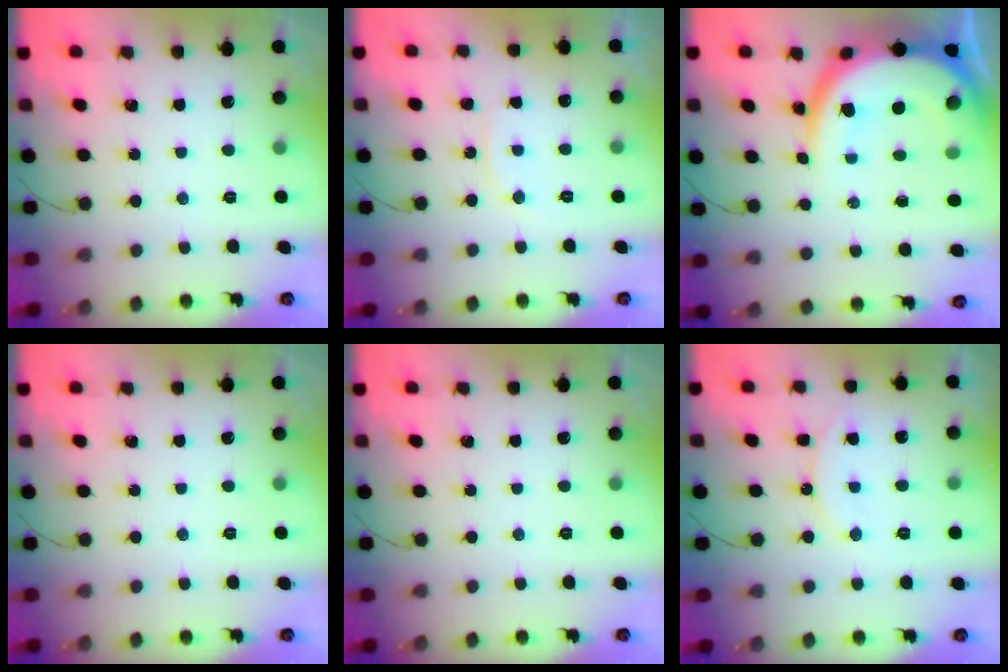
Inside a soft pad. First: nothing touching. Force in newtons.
{"total": 5.9, "press": 5.9, "slide": 0.5}
{"total": 16.9, "press": 16.8, "slide": 1.5}
{"total": 0.0}
{"total": 0.0}
{"total": 9.8, "press": 9.7, "slide": 0.9}